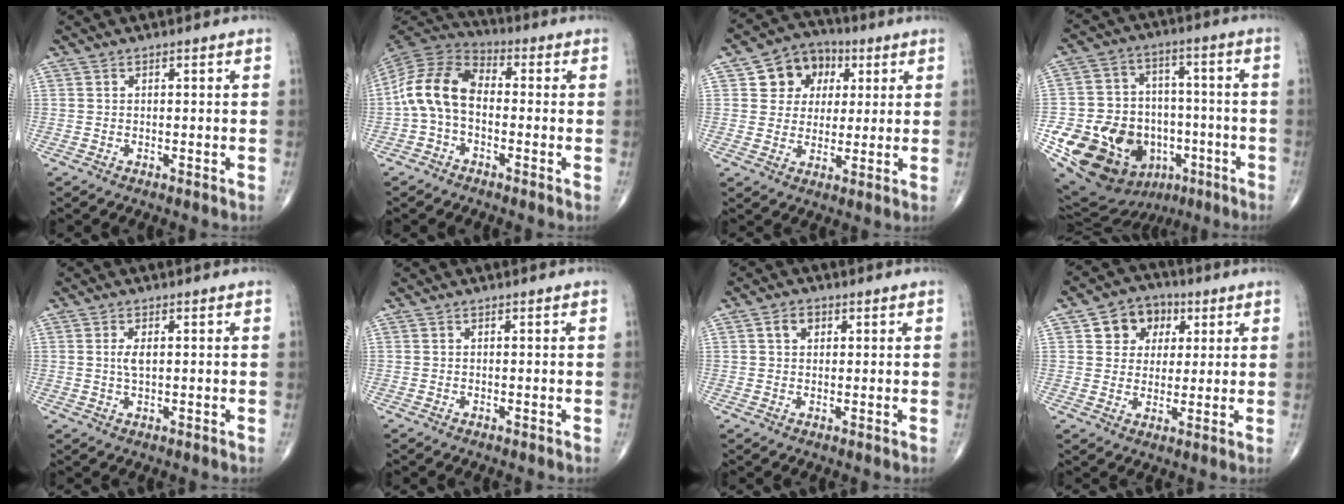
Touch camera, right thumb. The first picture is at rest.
{"total": 11.3, "force": [-1.3, 7.4, 8.5], "torque": [-0.160, 0.034, -0.040]}
{"total": 10.1, "force": [3.3, 8.5, 4.3], "torque": [-0.024, 0.000, 0.050]}
{"total": 23.8, "force": [-8.2, 17.9, 13.3], "torque": [-0.208, 0.062, -0.113]}
{"total": 2.6, "force": [0.4, 1.2, 2.3], "torque": [-0.046, 0.000, 0.010]}
{"total": 0.0}
{"total": 2.9, "force": [1.0, 2.2, 1.6], "torque": [-0.021, 0.005, 0.017]}
{"total": 8.7, "force": [3.3, 7.2, 3.7], "torque": [-0.015, -0.004, 0.048]}